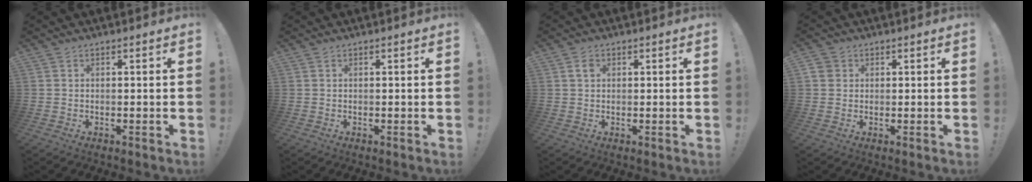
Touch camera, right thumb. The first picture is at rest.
{"total": 0.0}
{"total": 2.0, "force": [0.8, 1.5, 1.1], "torque": [-0.014, 0.000, 0.012]}
{"total": 2.5, "force": [0.9, 2.2, 0.6], "torque": [-0.014, 0.003, 0.017]}